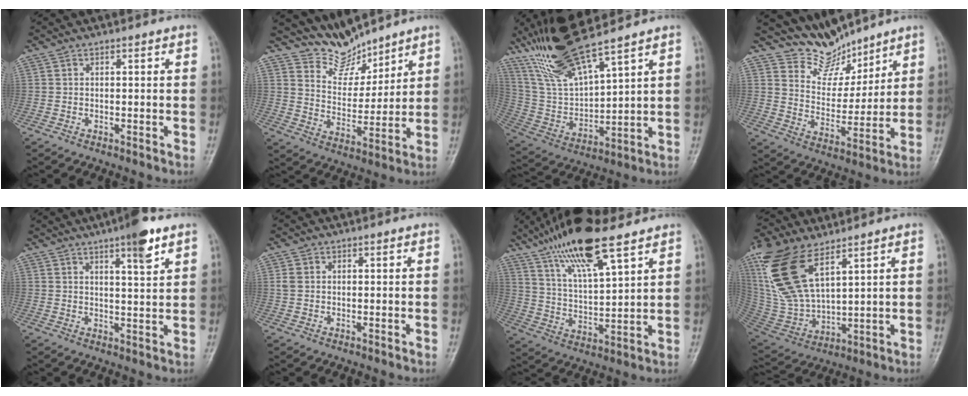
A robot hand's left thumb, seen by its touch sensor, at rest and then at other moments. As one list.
[{"total": 8.2, "force": [7.7, 2.8, 0.2], "torque": [0.020, -0.063, 0.159]}, {"total": 15.8, "force": [12.3, 2.7, 9.6], "torque": [-0.181, -0.053, 0.254]}, {"total": 9.3, "force": [8.5, 3.8, 0.3], "torque": [0.024, -0.066, 0.169]}, {"total": 7.0, "force": [4.4, 1.1, 5.4], "torque": [-0.076, -0.023, 0.065]}, {"total": 1.9, "force": [0.4, 1.6, 1.0], "torque": [-0.021, 0.004, 0.011]}, {"total": 16.3, "force": [11.0, 4.0, 11.4], "torque": [-0.199, -0.038, 0.209]}, {"total": 19.2, "force": [10.0, 8.8, 13.8], "torque": [-0.297, -0.037, 0.211]}]